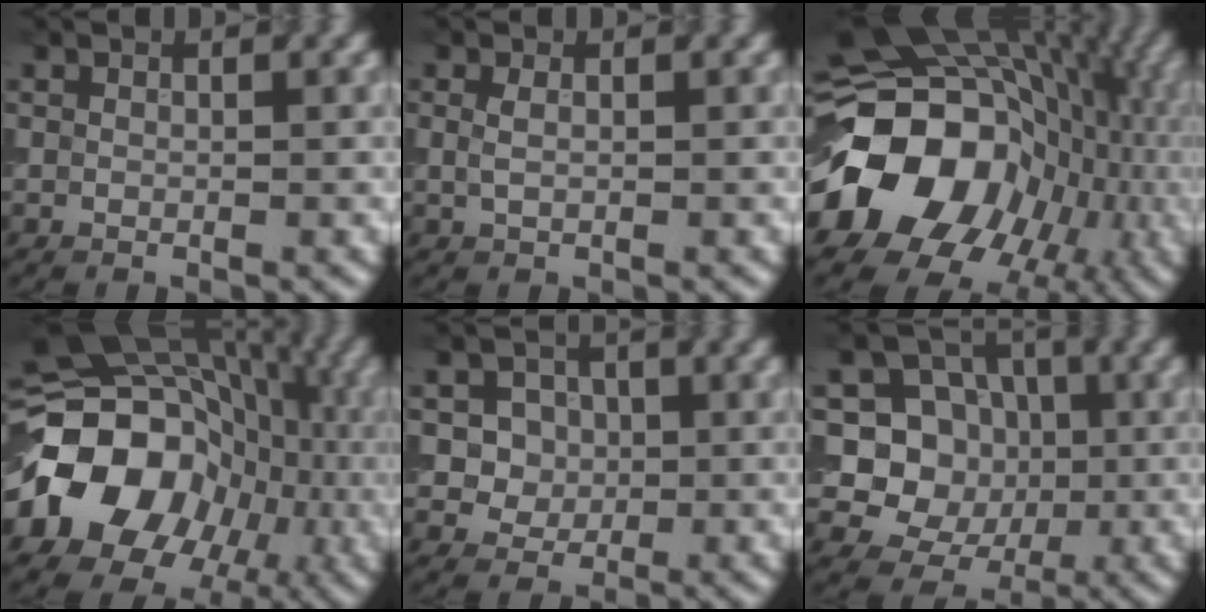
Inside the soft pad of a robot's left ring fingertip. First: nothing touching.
{"total": 1.0, "force": [0.2, 0.5, 0.9], "torque": [-0.021, -0.001, 0.006]}
{"total": 19.7, "force": [-4.2, 15.7, 11.1], "torque": [-0.215, -0.022, -0.067]}
{"total": 17.6, "force": [-3.4, 14.3, 9.7], "torque": [-0.186, -0.018, -0.065]}
{"total": 4.5, "force": [1.2, 4.0, 1.8], "torque": [-0.019, 0.008, 0.014]}
{"total": 7.7, "force": [0.0, 7.1, 2.8], "torque": [-0.042, 0.002, -0.026]}